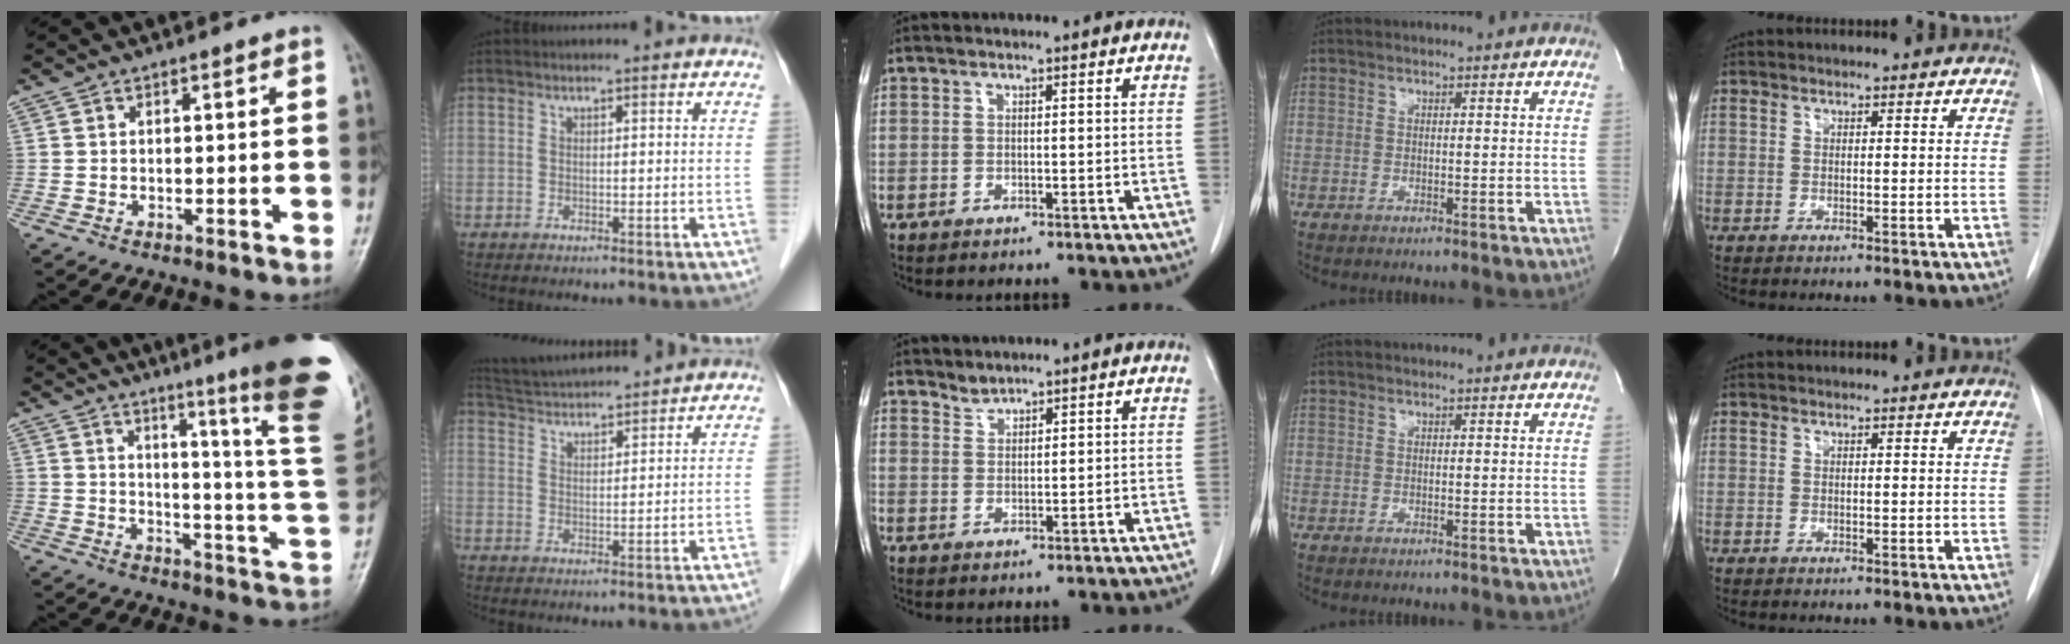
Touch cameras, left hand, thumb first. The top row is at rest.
{"thumb": {"total": 23.5, "force": [14.4, 0.7, 18.5], "torque": [-0.218, -0.103, 0.183]}, "index": {"total": 10.9, "force": [10.4, 0.5, 3.0], "torque": [-0.067, 0.030, 0.171]}, "middle": {"total": 1.6, "force": [1.6, 0.1, -0.2], "torque": [0.002, -0.001, 0.032]}}